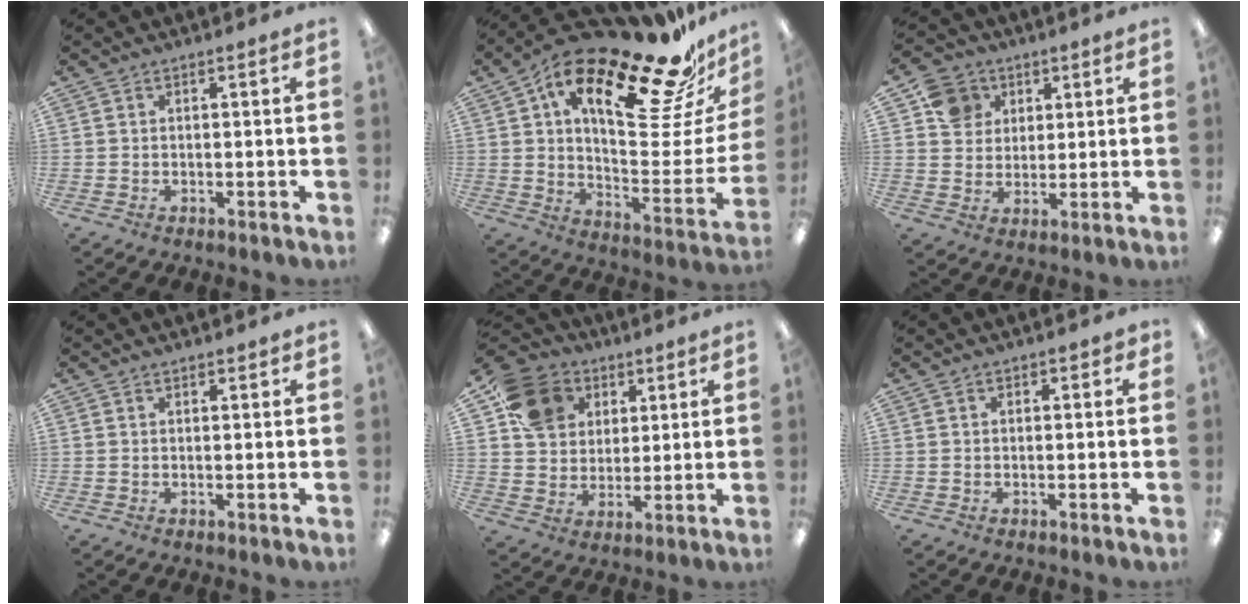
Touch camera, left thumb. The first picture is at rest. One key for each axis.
{"total": 25.9, "fx": 17.1, "fy": 7.9, "fz": 17.9, "tx": -0.260, "ty": -0.112, "tz": 0.263}
{"total": 8.6, "fx": 4.0, "fy": 7.3, "fz": 1.9, "tx": -0.034, "ty": -0.007, "tz": 0.077}
{"total": 0.9, "fx": 0.8, "fy": 0.3, "fz": 0.2, "tx": 0.003, "ty": -0.004, "tz": 0.013}
{"total": 13.1, "fx": 6.8, "fy": 10.3, "fz": 4.6, "tx": -0.097, "ty": -0.023, "tz": 0.136}
{"total": 1.1, "fx": 0.3, "fy": 0.7, "fz": 0.8, "tx": -0.008, "ty": 0.001, "tz": 0.003}